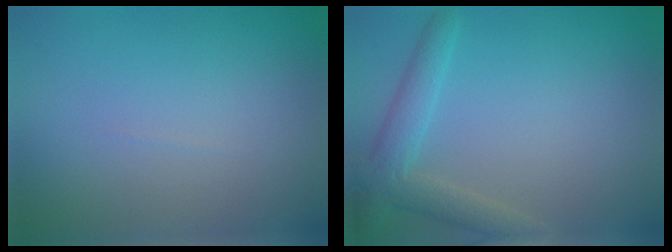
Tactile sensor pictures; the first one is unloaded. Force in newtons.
{"total": 3.6, "press": 3.6, "slide": 0.3}